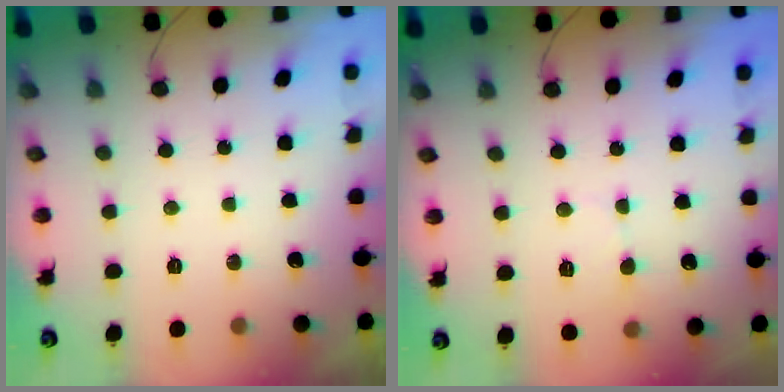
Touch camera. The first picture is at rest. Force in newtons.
{"total": 4.5, "press": 4.5, "slide": 0.6}